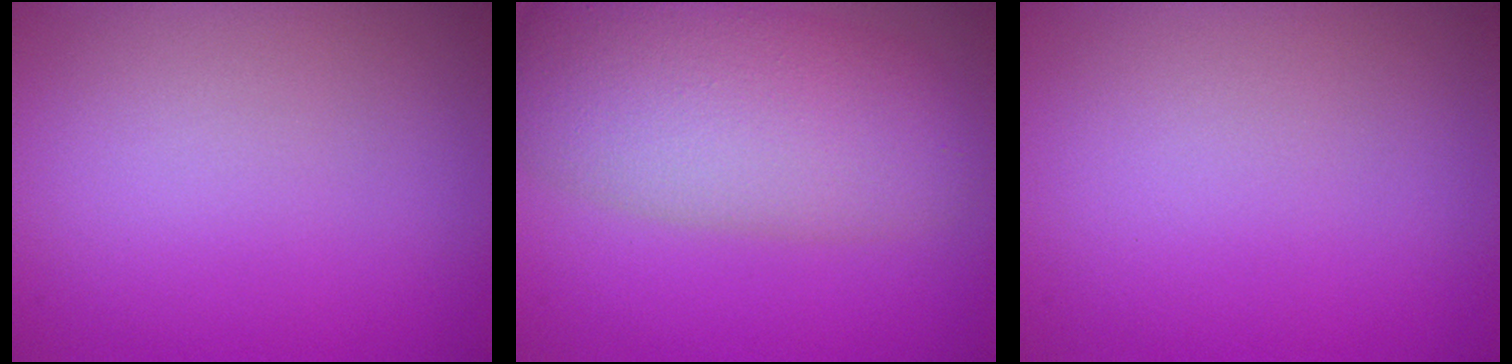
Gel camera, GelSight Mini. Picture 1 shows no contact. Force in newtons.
{"total": 8.9, "press": 8.9, "slide": 0.2}
{"total": 0.0}